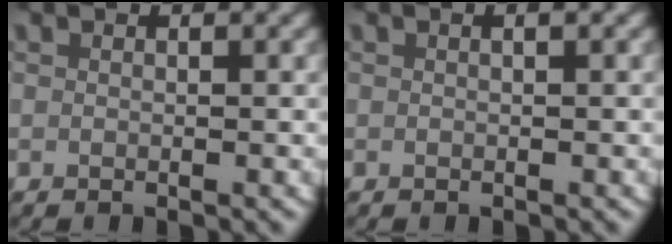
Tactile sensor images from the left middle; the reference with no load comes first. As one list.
[{"total": 0.6, "force": [0.2, 0.0, 0.6], "torque": [-0.007, 0.006, 0.003]}]